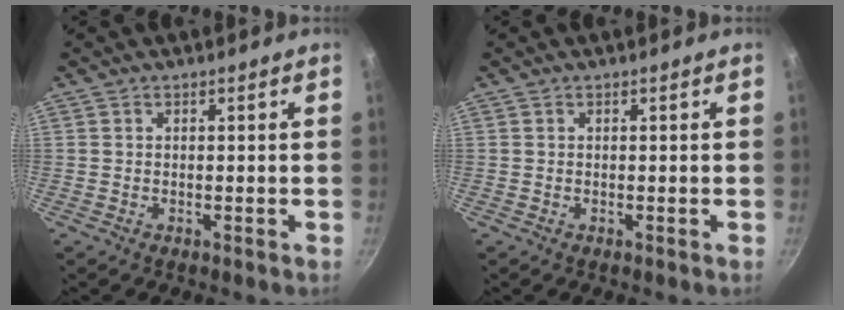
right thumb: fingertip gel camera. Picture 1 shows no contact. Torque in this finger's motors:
{"motor_torque": [-0.01, 0.01, -0.16, 0.17, 0.00]}